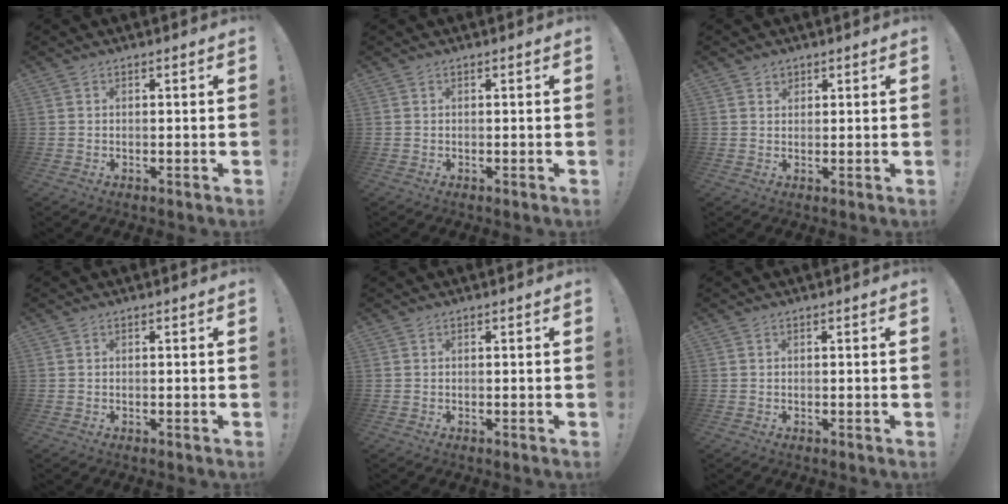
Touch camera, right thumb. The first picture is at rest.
{"total": 0.0}
{"total": 1.6, "force": [1.2, 1.1, 0.1], "torque": [0.012, -0.010, 0.018]}
{"total": 0.0}
{"total": 0.0}
{"total": 0.0}